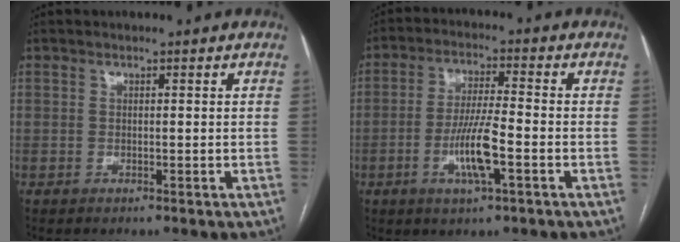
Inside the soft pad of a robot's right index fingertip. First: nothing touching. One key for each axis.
{"total": 7.8, "fx": -2.7, "fy": 0.6, "fz": 7.3, "tx": -0.143, "ty": -0.006, "tz": -0.051}